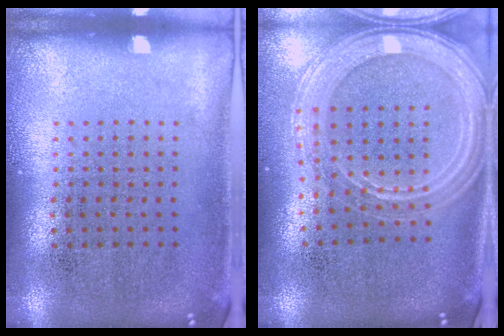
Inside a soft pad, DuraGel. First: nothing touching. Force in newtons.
{"total": 2.2, "press": 2.0, "slide": 0.8}